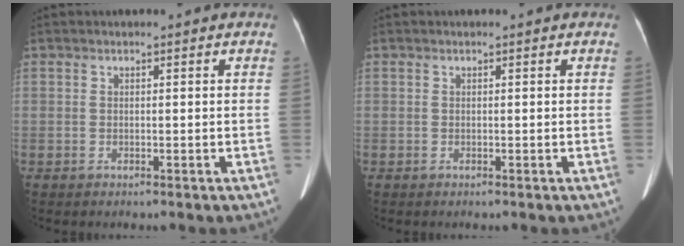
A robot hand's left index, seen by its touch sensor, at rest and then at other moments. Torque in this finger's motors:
{"motor_torque": [-0.11, -0.08, 0.00, 0.00]}